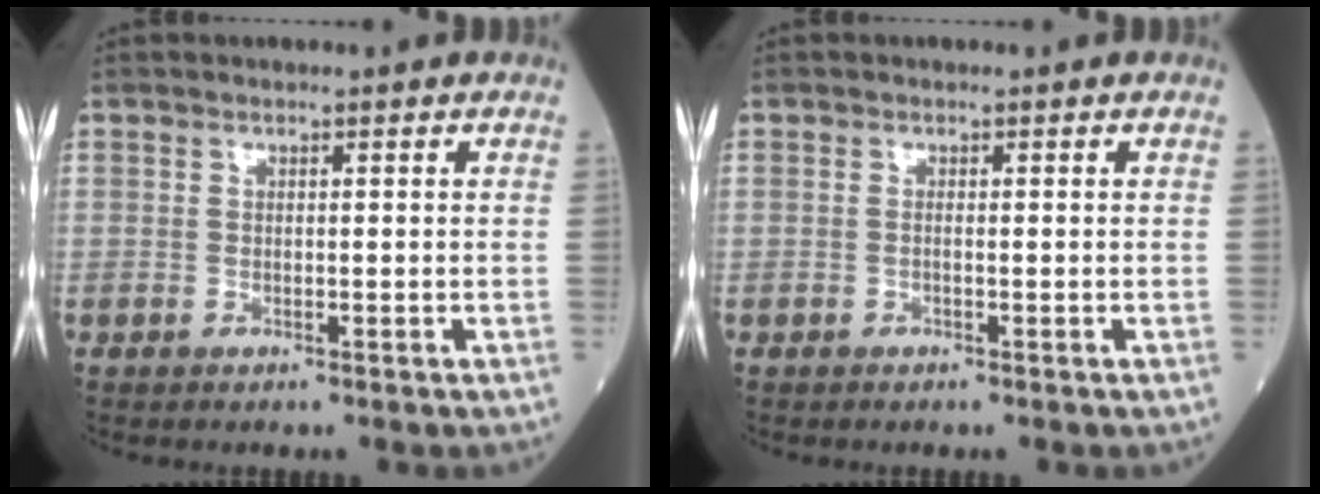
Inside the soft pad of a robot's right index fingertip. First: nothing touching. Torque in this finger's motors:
{"motor_torque": [-0.14, 0.05, 0.09, 0.01]}